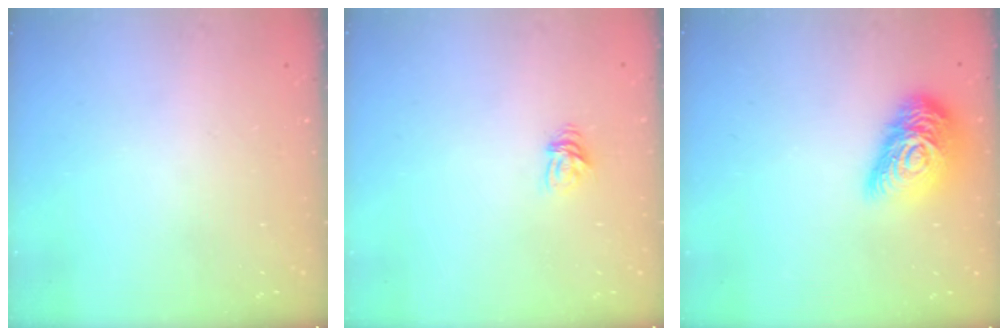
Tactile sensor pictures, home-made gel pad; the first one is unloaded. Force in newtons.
{"total": 4.9, "press": 4.9, "slide": 0.6}
{"total": 16.2, "press": 16.2, "slide": 0.7}